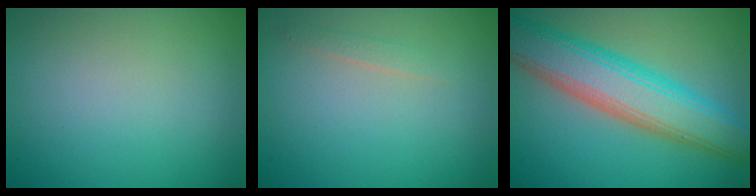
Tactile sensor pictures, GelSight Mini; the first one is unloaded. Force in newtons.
{"total": 0.8, "press": 0.8, "slide": 0.0}
{"total": 8.4, "press": 8.4, "slide": 0.3}